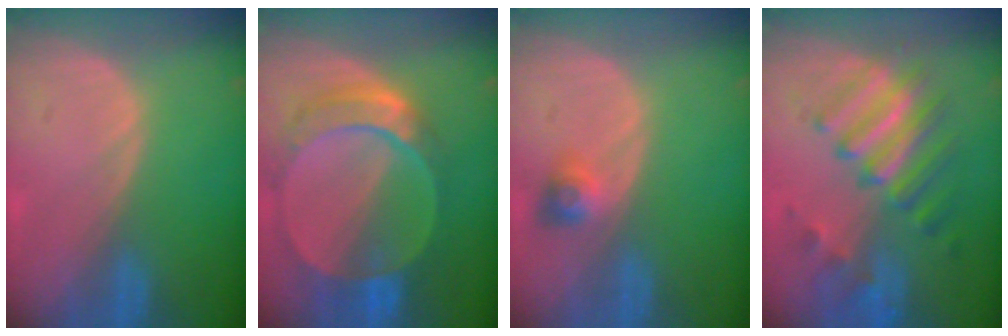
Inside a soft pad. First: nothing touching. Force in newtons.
{"total": 9.8, "press": 8.3, "slide": 5.1}
{"total": 2.9, "press": 2.7, "slide": 1.2}
{"total": 9.4, "press": 8.5, "slide": 4.1}